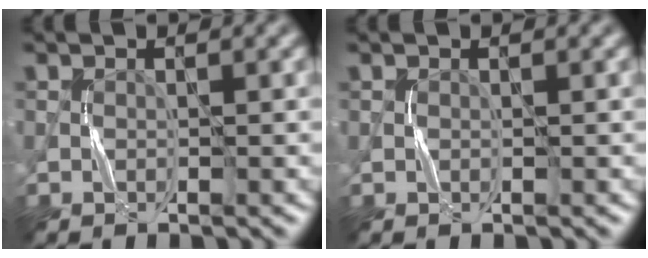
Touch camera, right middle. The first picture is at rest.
{"total": 0.0}